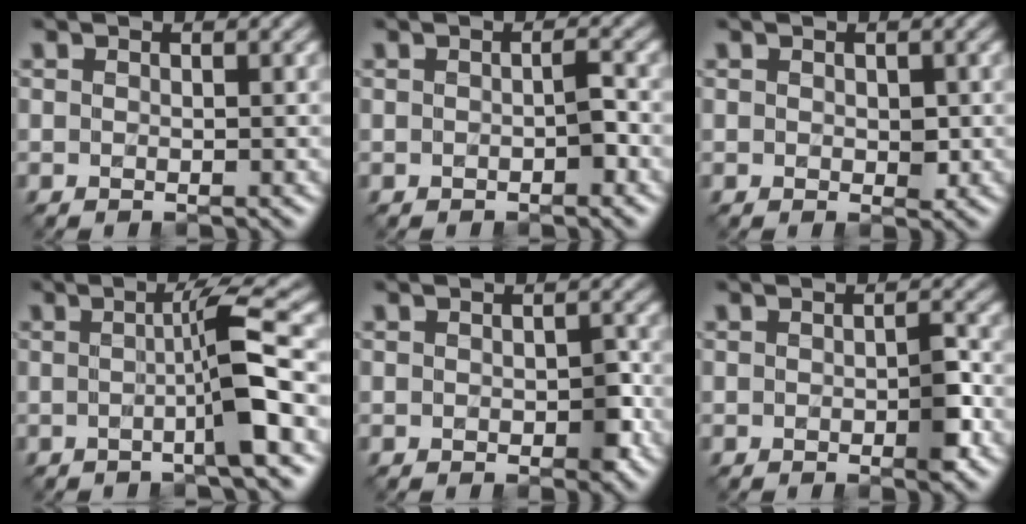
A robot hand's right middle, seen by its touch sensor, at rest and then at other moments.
{"total": 1.3, "force": [-0.4, 0.4, 1.2], "torque": [-0.020, 0.002, -0.005]}
{"total": 1.1, "force": [0.0, 0.7, 0.9], "torque": [-0.011, -0.002, 0.002]}
{"total": 5.2, "force": [-0.6, 0.5, 5.1], "torque": [-0.076, 0.007, -0.020]}
{"total": 1.9, "force": [-0.4, 1.1, 1.6], "torque": [-0.020, -0.004, -0.006]}
{"total": 2.4, "force": [-0.7, 0.7, 2.2], "torque": [-0.030, -0.001, -0.010]}